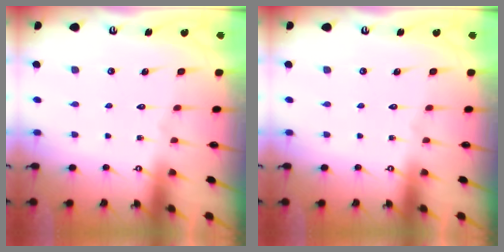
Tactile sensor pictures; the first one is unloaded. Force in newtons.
{"total": 0.0}